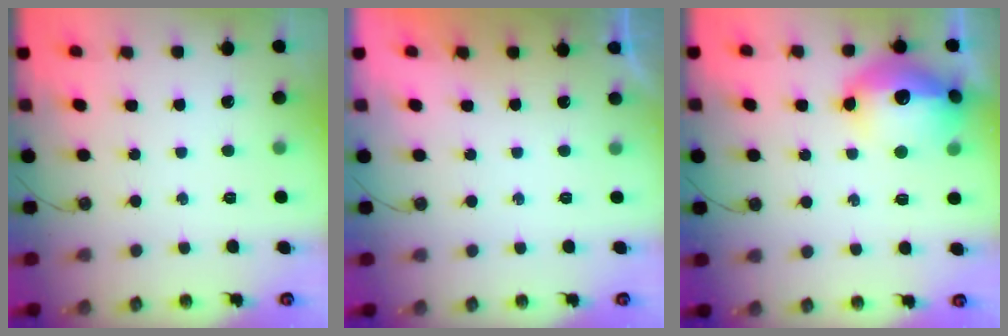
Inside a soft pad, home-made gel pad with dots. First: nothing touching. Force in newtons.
{"total": 0.0}
{"total": 18.4, "press": 18.4, "slide": 1.4}